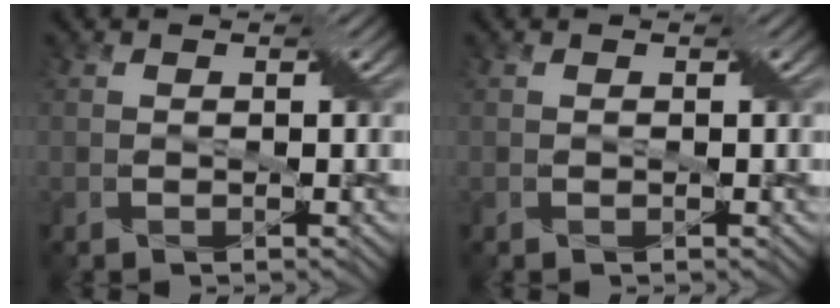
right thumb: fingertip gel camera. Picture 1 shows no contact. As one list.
[{"total": 0.0}]